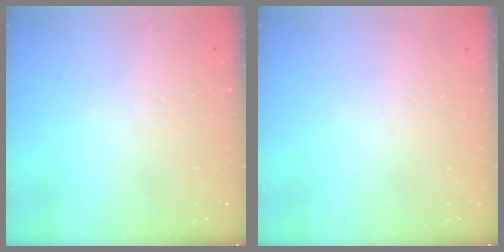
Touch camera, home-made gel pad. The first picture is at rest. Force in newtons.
{"total": 0.0}